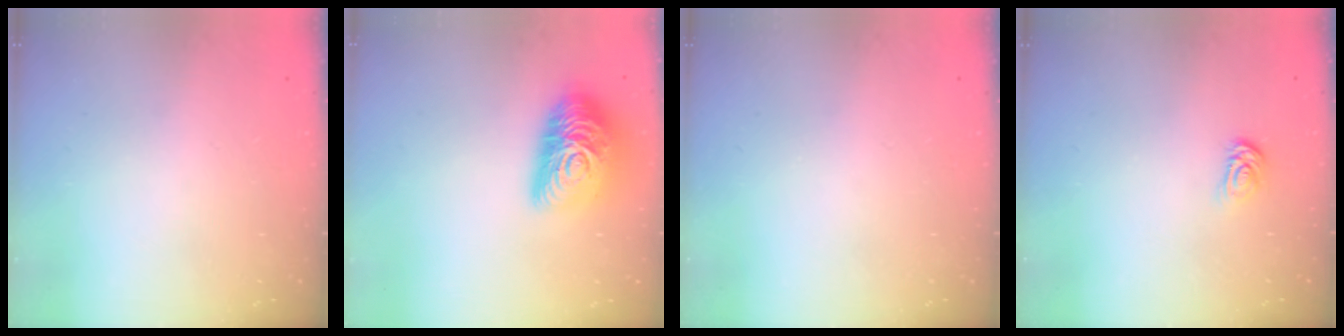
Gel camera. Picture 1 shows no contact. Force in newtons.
{"total": 17.2, "press": 17.2, "slide": 0.8}
{"total": 0.0}
{"total": 3.3, "press": 3.2, "slide": 0.5}